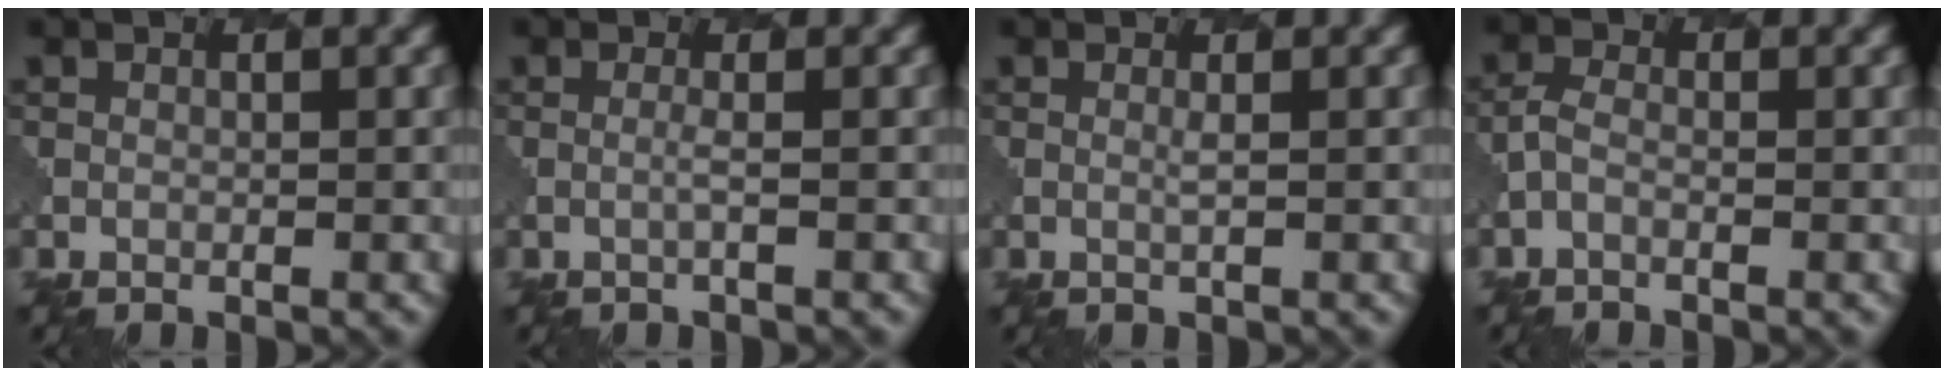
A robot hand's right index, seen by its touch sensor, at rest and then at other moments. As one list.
[{"total": 0.9, "force": [0.1, 0.0, 0.9], "torque": [-0.011, 0.003, -0.006]}, {"total": 0.8, "force": [0.4, 0.1, 0.7], "torque": [-0.010, -0.001, 0.003]}, {"total": 1.0, "force": [-0.7, 0.4, 0.6], "torque": [-0.019, -0.001, -0.021]}]